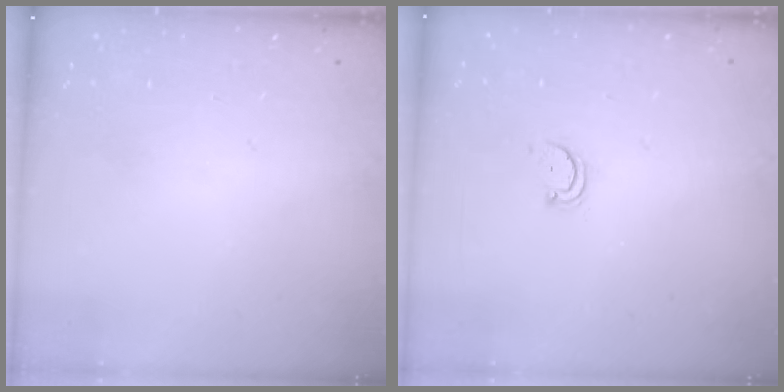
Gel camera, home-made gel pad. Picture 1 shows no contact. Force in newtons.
{"total": 2.5, "press": 2.4, "slide": 0.5}